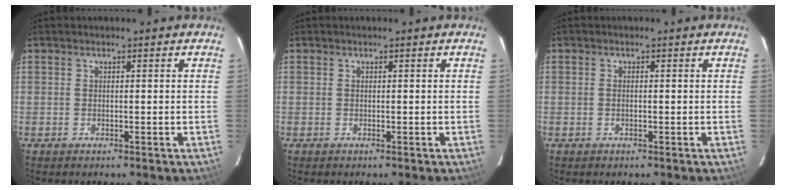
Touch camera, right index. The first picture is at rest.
{"total": 0.0}
{"total": 0.7, "force": [-0.2, 0.1, 0.7], "torque": [-0.015, 0.001, -0.004]}